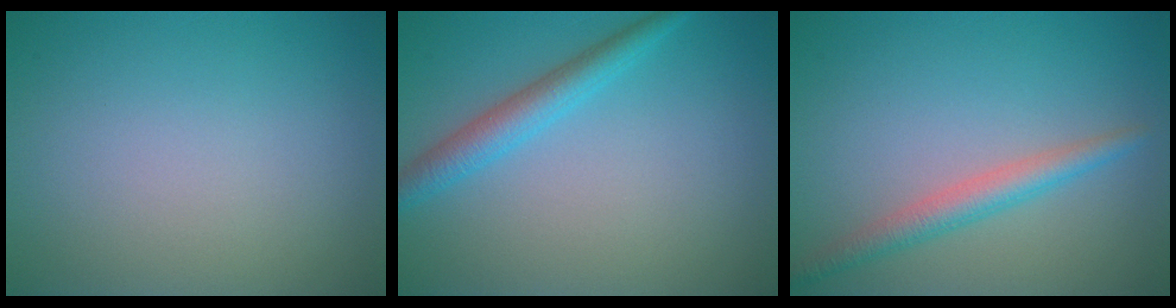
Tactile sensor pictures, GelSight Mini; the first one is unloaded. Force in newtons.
{"total": 3.1, "press": 3.1, "slide": 0.0}
{"total": 2.7, "press": 2.7, "slide": 0.1}